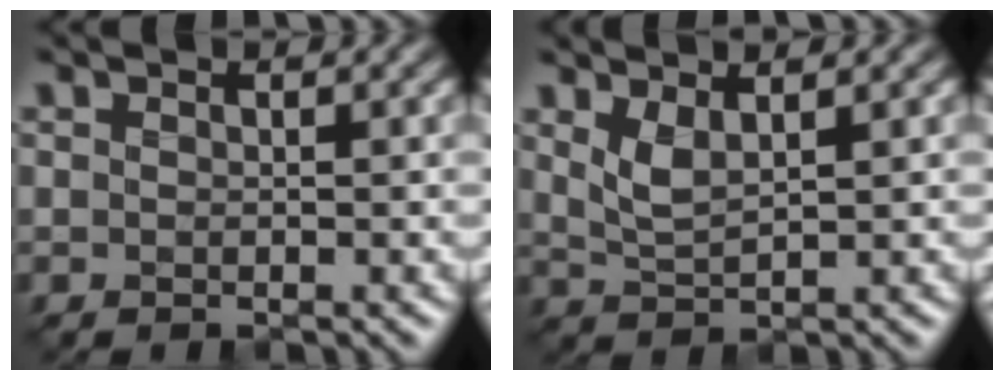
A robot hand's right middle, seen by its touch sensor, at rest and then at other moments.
{"total": 2.0, "force": [0.9, 0.6, 1.7], "torque": [-0.042, -0.007, 0.020]}